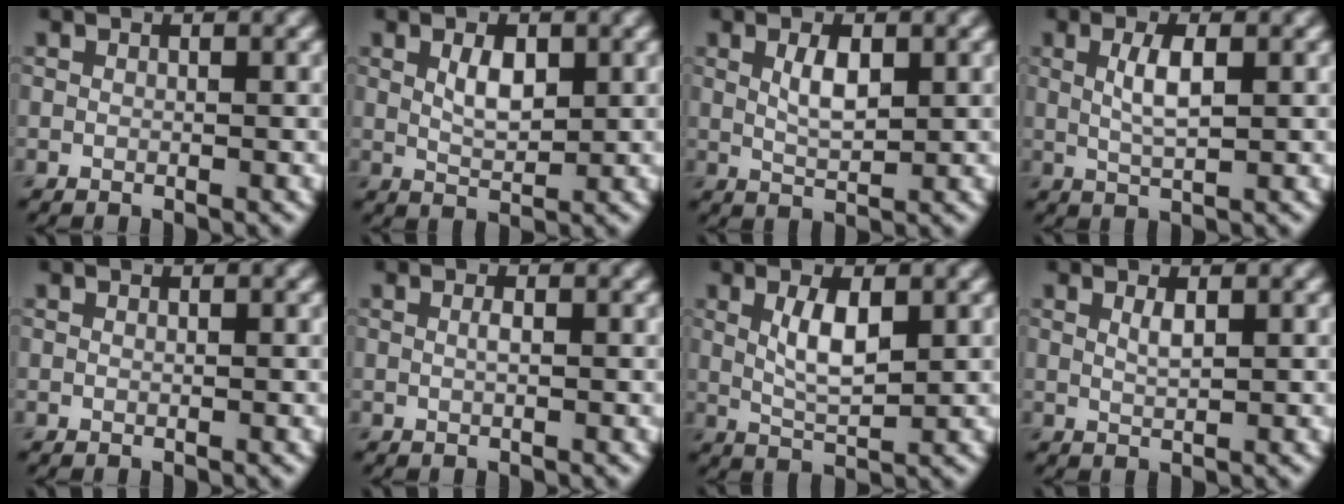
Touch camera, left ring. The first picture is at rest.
{"total": 2.6, "force": [0.8, 1.2, 2.1], "torque": [-0.041, 0.000, 0.017]}
{"total": 2.7, "force": [0.7, 1.1, 2.4], "torque": [-0.047, 0.000, 0.016]}
{"total": 2.8, "force": [0.6, 0.8, 2.7], "torque": [-0.054, 0.003, 0.011]}
{"total": 0.0}
{"total": 0.7, "force": [0.1, 0.1, 0.7], "torque": [-0.015, 0.002, 0.002]}
{"total": 3.6, "force": [0.9, 1.2, 3.3], "torque": [-0.067, -0.001, 0.019]}
{"total": 1.2, "force": [0.5, 0.2, 1.0], "torque": [-0.021, -0.001, 0.011]}